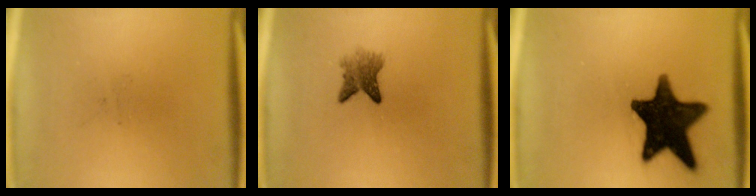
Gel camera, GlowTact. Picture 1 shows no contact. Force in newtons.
{"total": 3.4}
{"total": 16.2}